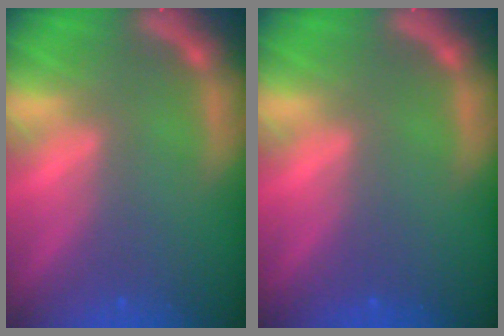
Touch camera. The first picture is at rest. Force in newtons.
{"total": 0.0}